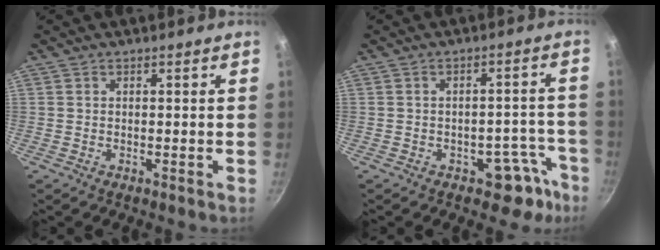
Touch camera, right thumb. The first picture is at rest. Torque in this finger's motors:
{"motor_torque": [2.67, 2.34, 0.31, -0.65, -0.05]}